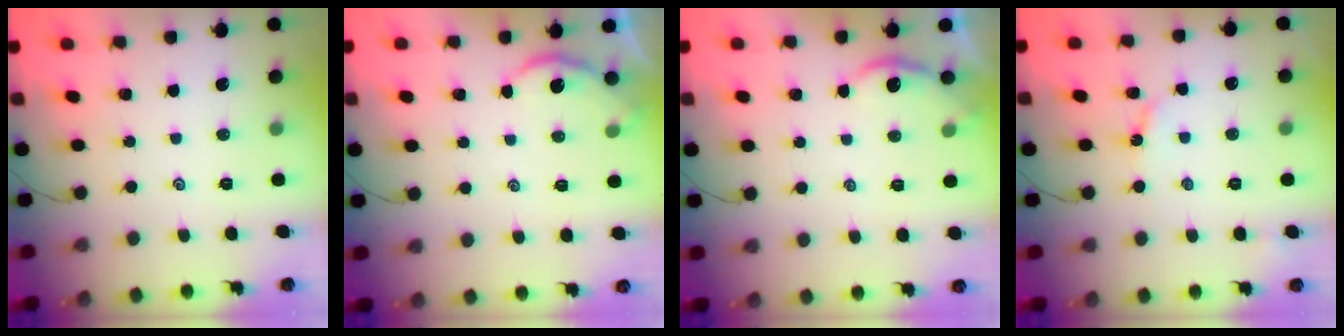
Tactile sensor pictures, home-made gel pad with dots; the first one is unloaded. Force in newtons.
{"total": 2.9, "press": 2.9, "slide": 0.2}
{"total": 2.9, "press": 2.9, "slide": 0.1}
{"total": 3.4, "press": 3.4, "slide": 0.0}